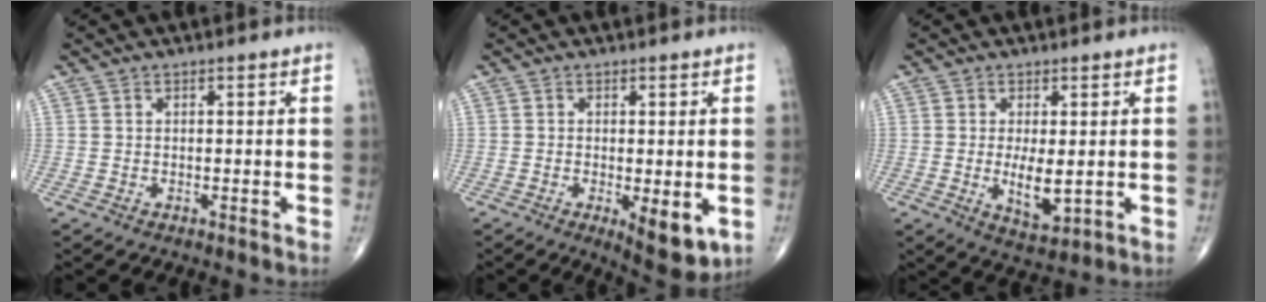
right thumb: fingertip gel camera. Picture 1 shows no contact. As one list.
[{"total": 7.3, "force": [-2.0, 2.6, 6.6], "torque": [-0.086, -0.018, -0.023]}, {"total": 6.0, "force": [-0.3, 2.4, 5.5], "torque": [-0.091, -0.017, 0.003]}]